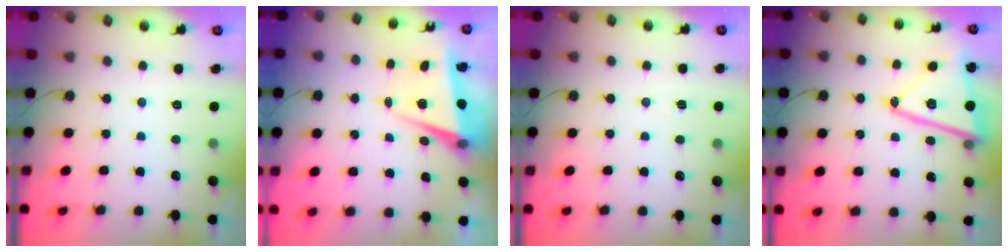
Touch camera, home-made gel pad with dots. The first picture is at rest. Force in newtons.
{"total": 5.2, "press": 5.1, "slide": 1.3}
{"total": 5.2, "press": 3.0, "slide": 4.3}
{"total": 17.3, "press": 17.2, "slide": 1.5}